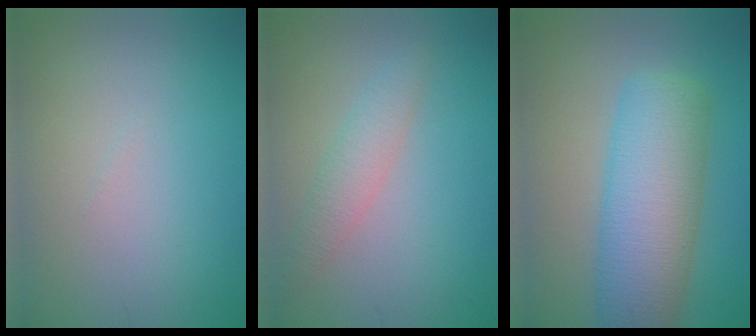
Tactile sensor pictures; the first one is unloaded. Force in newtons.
{"total": 2.3, "press": 2.3, "slide": 0.0}
{"total": 8.4, "press": 8.4, "slide": 0.3}